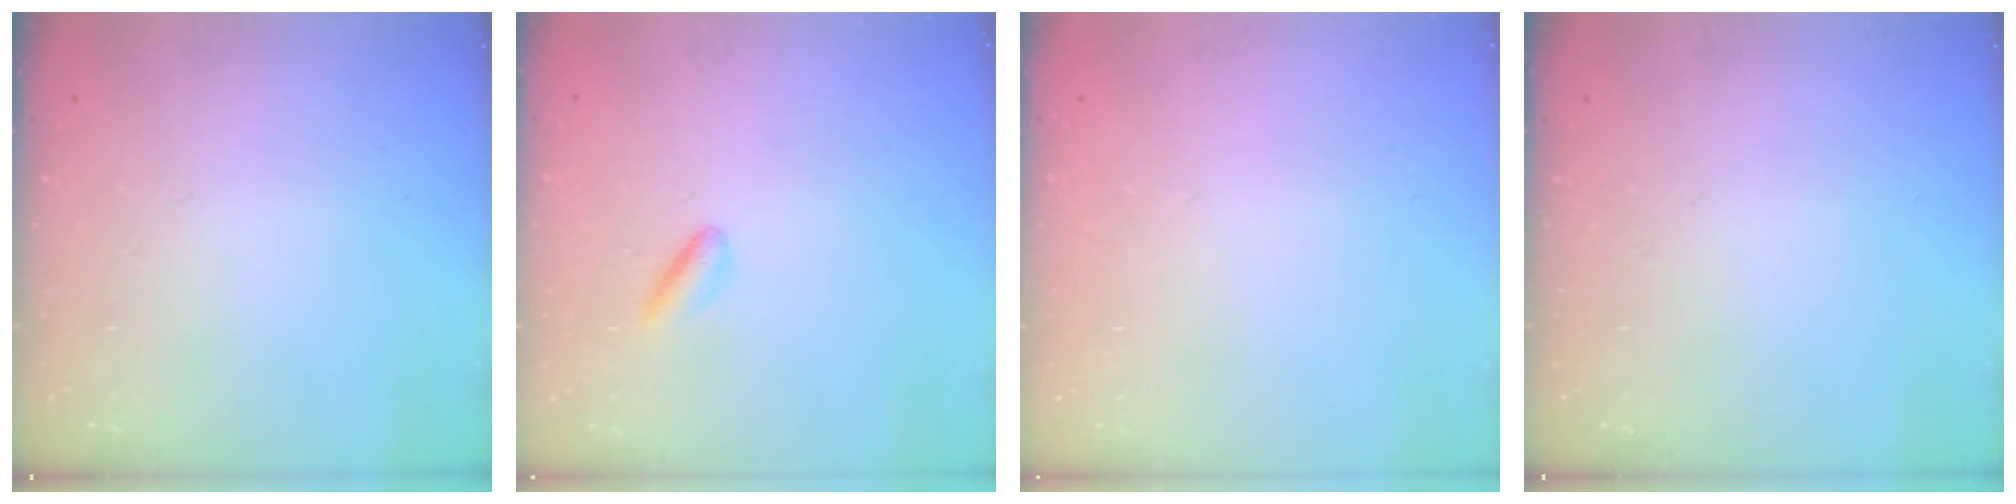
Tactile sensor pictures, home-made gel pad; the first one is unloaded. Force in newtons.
{"total": 3.0, "press": 2.9, "slide": 0.6}
{"total": 2.1, "press": 2.1, "slide": 0.1}
{"total": 0.0}